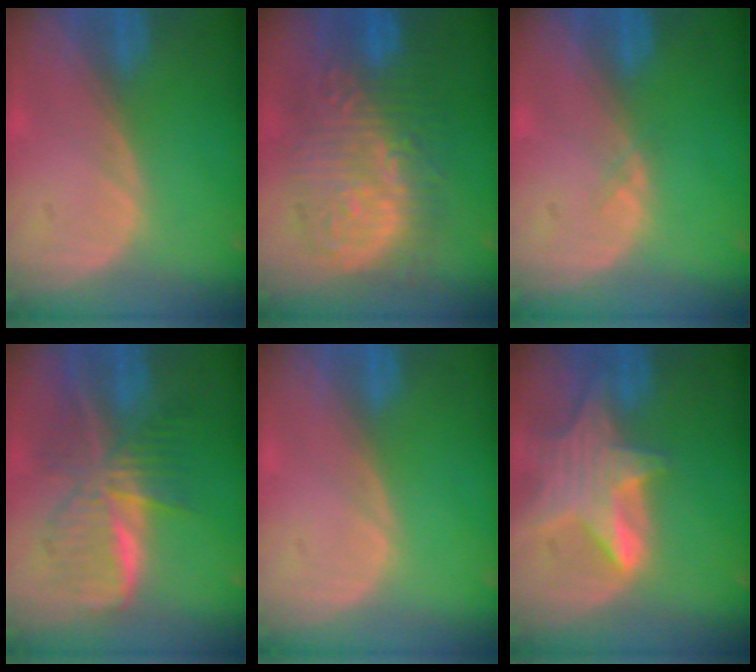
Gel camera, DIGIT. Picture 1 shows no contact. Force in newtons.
{"total": 13.0, "press": 12.9, "slide": 1.5}
{"total": 0.6, "press": 0.5, "slide": 0.2}
{"total": 8.9, "press": 8.9, "slide": 0.6}
{"total": 0.0}
{"total": 8.4, "press": 7.4, "slide": 4.0}